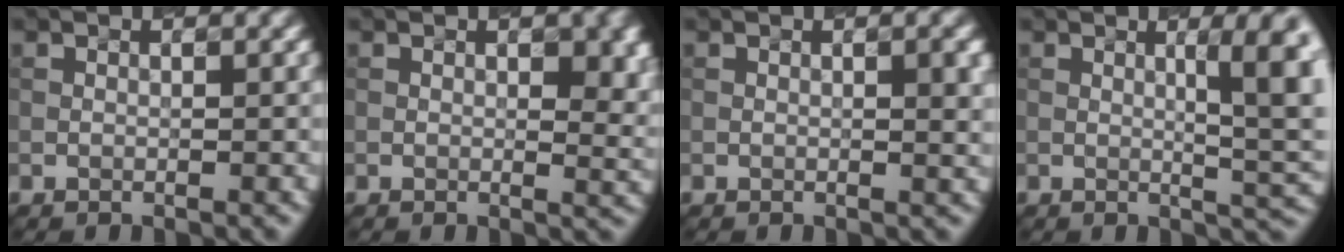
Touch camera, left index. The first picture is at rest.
{"total": 4.3, "force": [1.1, 1.7, 3.8], "torque": [-0.040, -0.004, 0.027]}
{"total": 2.5, "force": [0.4, 0.6, 2.3], "torque": [-0.026, 0.005, 0.010]}
{"total": 6.1, "force": [1.1, 1.2, 5.9], "torque": [-0.072, 0.000, 0.025]}